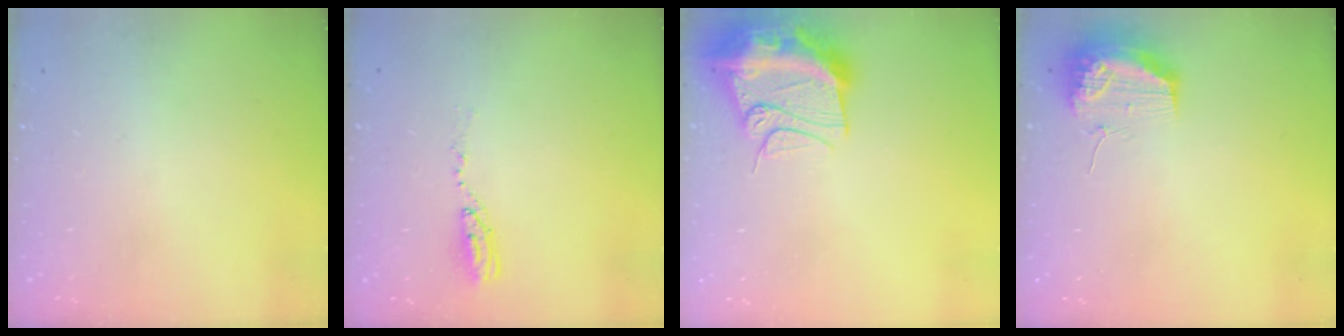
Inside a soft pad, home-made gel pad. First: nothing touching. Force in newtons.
{"total": 4.8, "press": 4.7, "slide": 0.4}
{"total": 15.8, "press": 15.7, "slide": 1.6}
{"total": 13.8, "press": 11.9, "slide": 6.9}